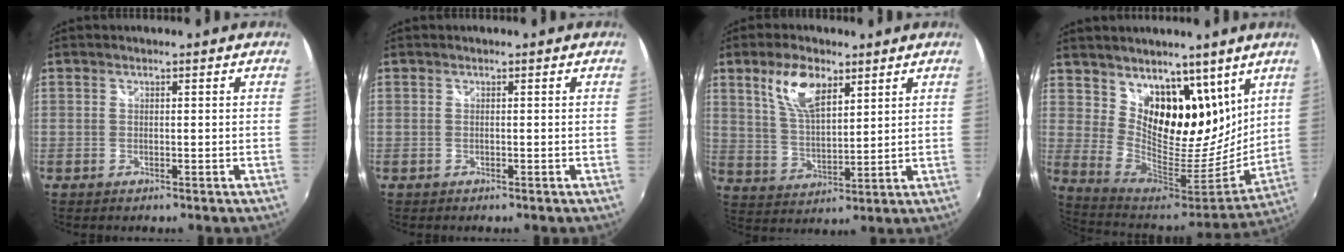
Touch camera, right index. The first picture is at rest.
{"total": 0.0}
{"total": 9.8, "force": [5.4, 4.4, 6.9], "torque": [-0.132, 0.010, 0.111]}
{"total": 19.7, "force": [12.0, 11.5, 10.5], "torque": [-0.175, -0.021, 0.219]}